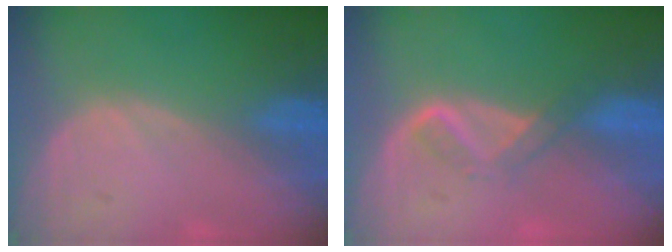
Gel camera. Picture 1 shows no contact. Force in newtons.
{"total": 2.8, "press": 2.7, "slide": 0.7}